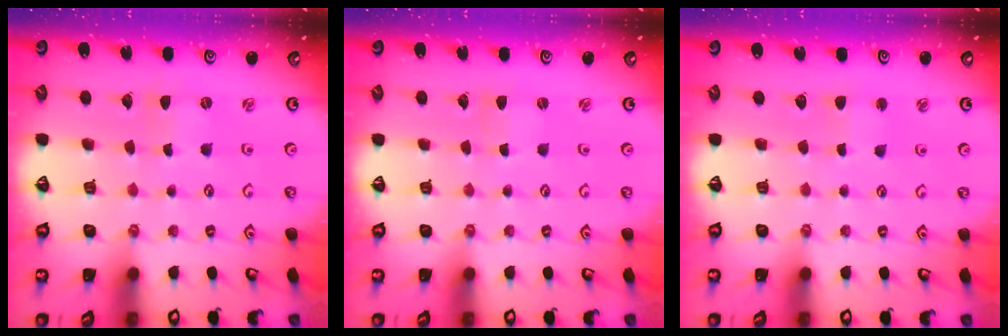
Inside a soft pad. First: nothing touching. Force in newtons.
{"total": 0.6, "press": 0.6, "slide": 0.0}
{"total": 2.5, "press": 2.5, "slide": 0.3}